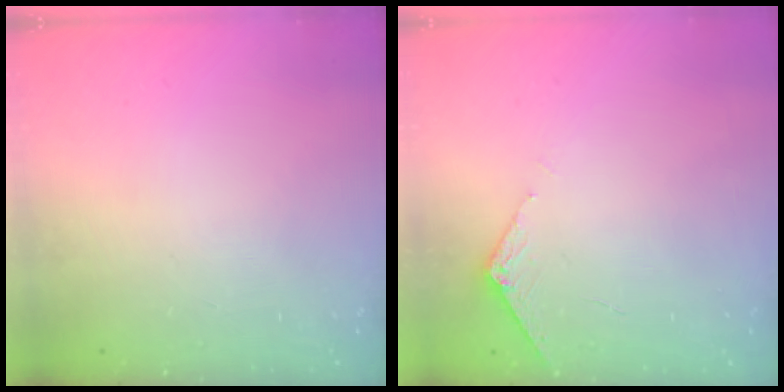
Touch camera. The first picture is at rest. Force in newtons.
{"total": 2.9, "press": 2.9, "slide": 0.3}